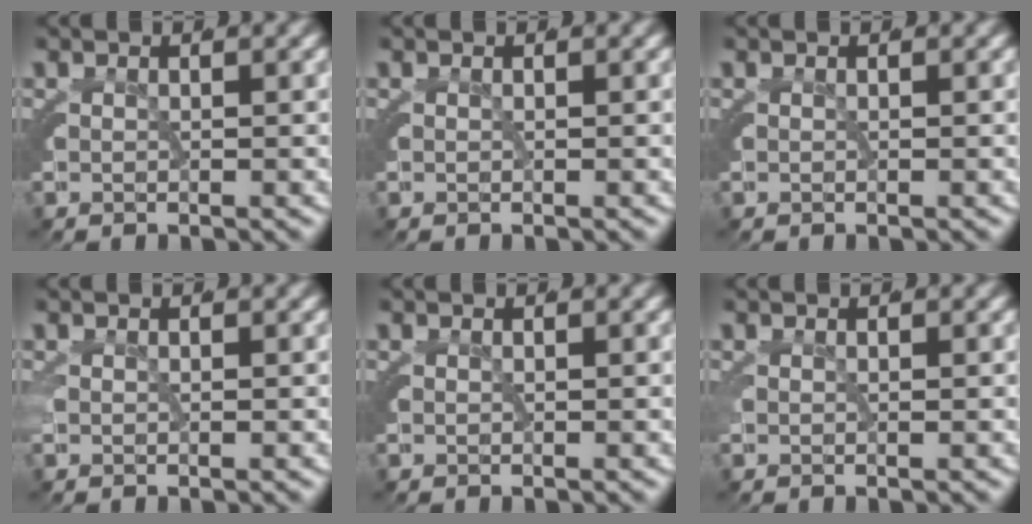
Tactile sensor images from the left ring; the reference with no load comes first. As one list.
[{"total": 0.0}, {"total": 0.0}, {"total": 0.0}, {"total": 0.0}, {"total": 0.0}]